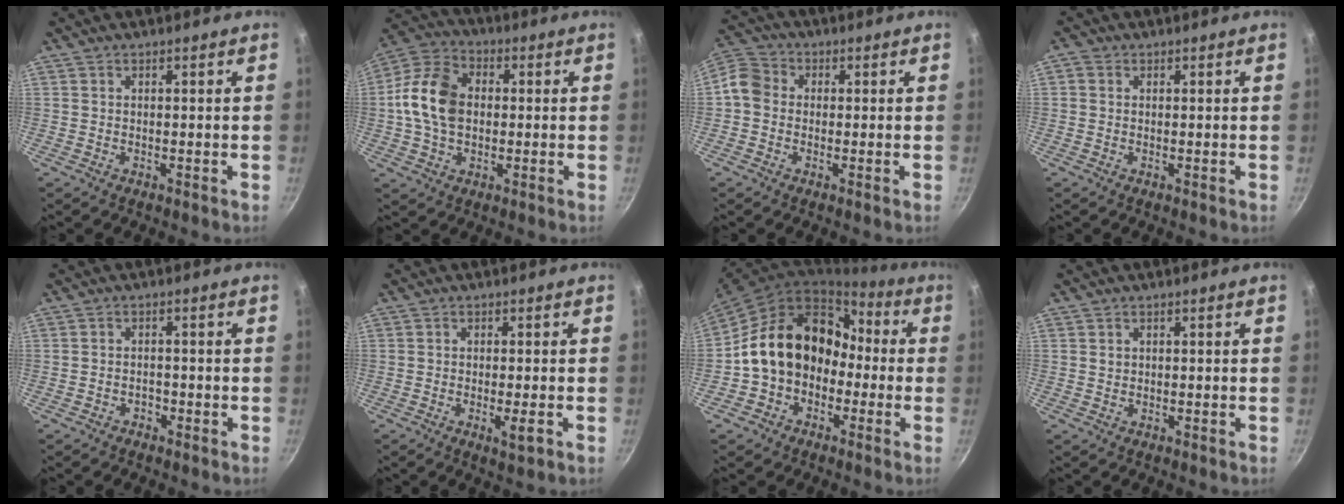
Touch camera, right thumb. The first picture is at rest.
{"total": 13.0, "force": [0.4, 9.4, 9.1], "torque": [-0.152, 0.020, -0.009]}
{"total": 6.0, "force": [-0.5, 5.2, 2.9], "torque": [-0.041, 0.019, -0.031]}
{"total": 1.3, "force": [0.2, 1.1, 0.6], "torque": [-0.011, 0.005, 0.000]}
{"total": 1.6, "force": [-1.1, 1.0, 0.4], "torque": [-0.001, 0.016, -0.017]}
{"total": 3.1, "force": [-1.0, 0.6, 2.9], "torque": [-0.057, -0.002, -0.018]}
{"total": 17.0, "force": [-2.0, 13.7, 9.9], "torque": [-0.127, 0.081, -0.036]}
{"total": 0.9, "force": [0.3, 0.8, 0.3], "torque": [-0.003, 0.001, 0.004]}